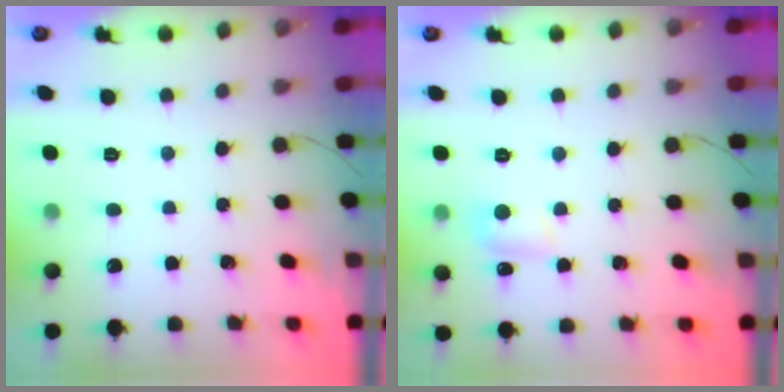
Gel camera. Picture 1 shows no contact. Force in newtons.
{"total": 6.8, "press": 6.6, "slide": 1.7}